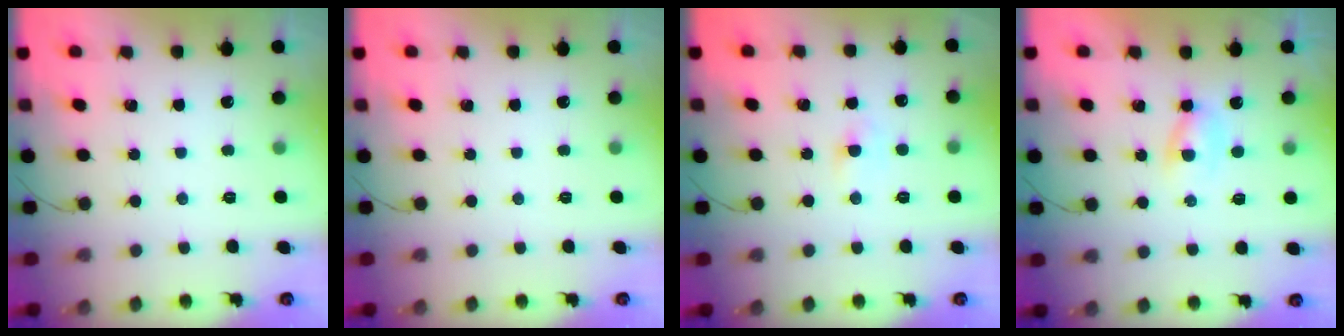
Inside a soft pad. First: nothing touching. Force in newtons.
{"total": 0.0}
{"total": 2.8, "press": 2.5, "slide": 1.2}
{"total": 1.9, "press": 1.6, "slide": 1.0}